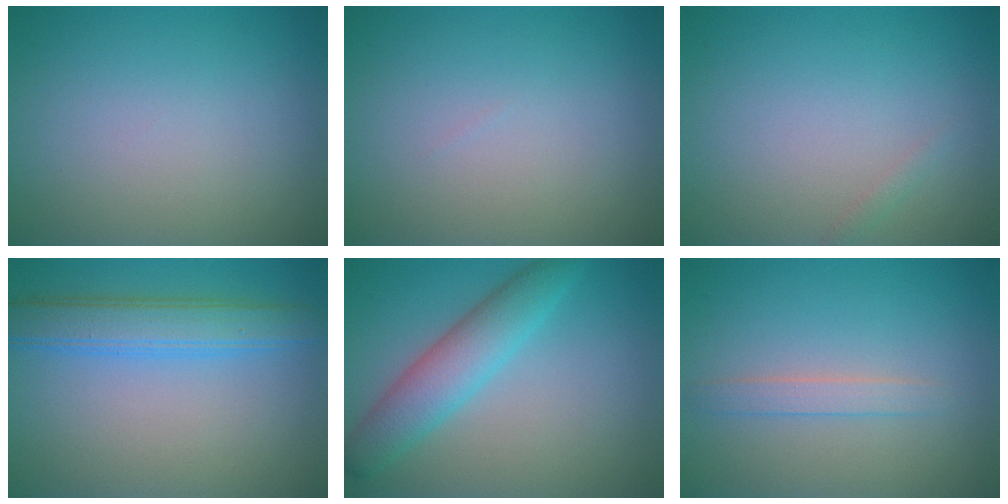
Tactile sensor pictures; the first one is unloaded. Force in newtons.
{"total": 0.0}
{"total": 0.6, "press": 0.6, "slide": 0.0}
{"total": 4.3, "press": 4.3, "slide": 0.2}
{"total": 4.7, "press": 4.7, "slide": 0.1}
{"total": 1.5, "press": 1.4, "slide": 0.1}